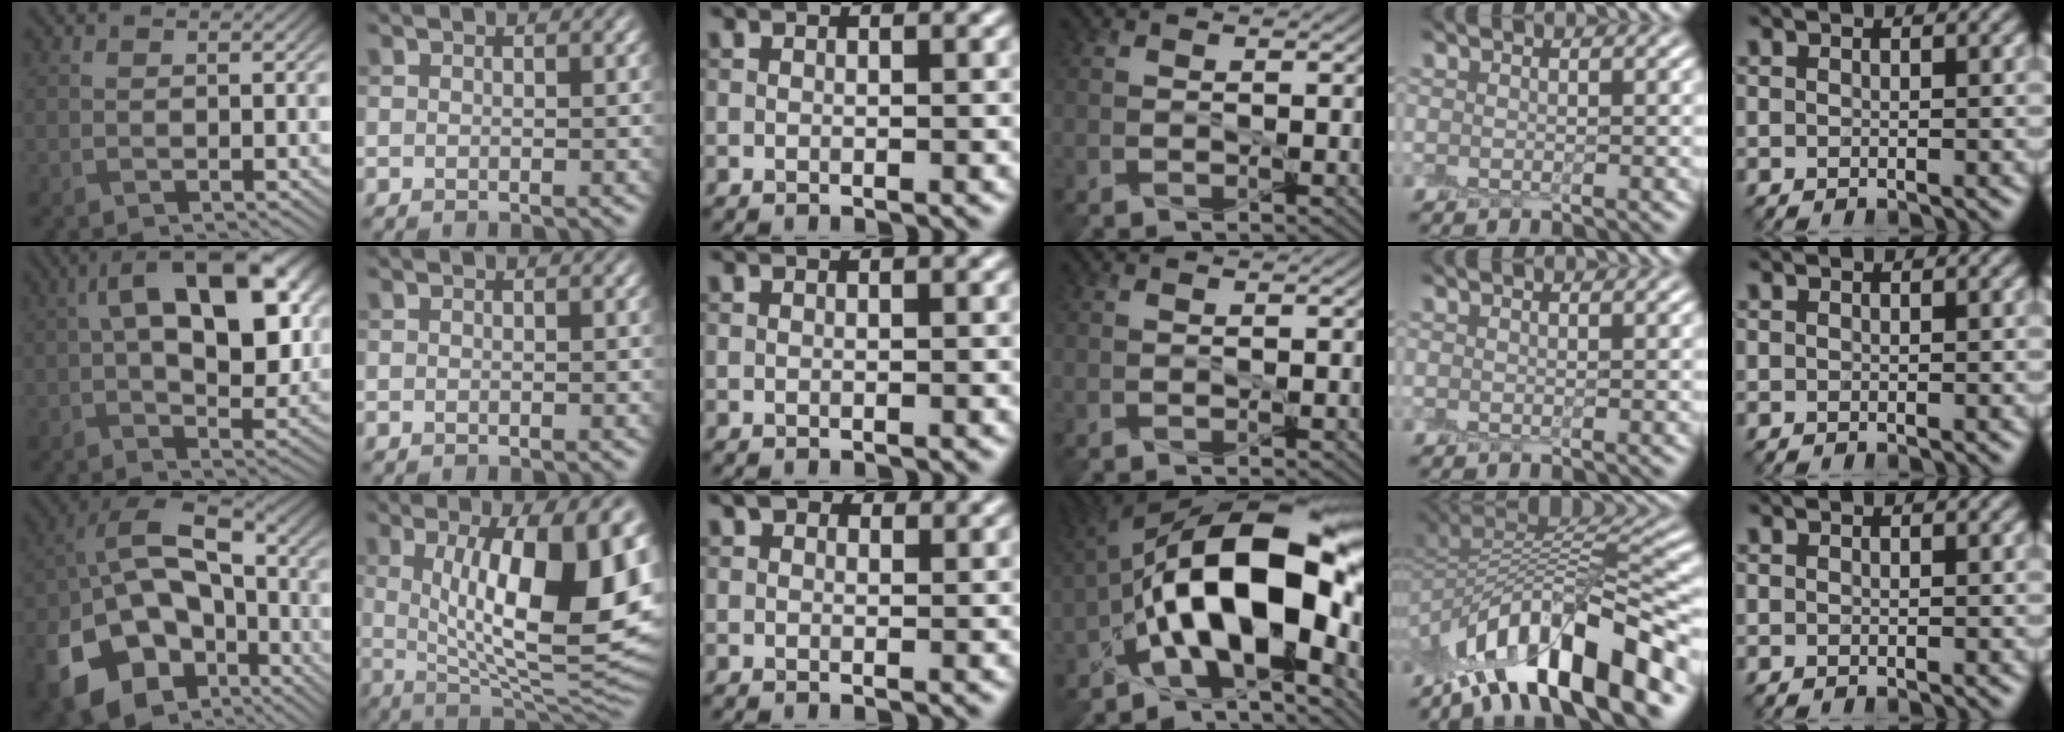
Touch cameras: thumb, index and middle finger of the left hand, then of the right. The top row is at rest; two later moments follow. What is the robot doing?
{"motion": "peel", "object": "plastic screen protector"}